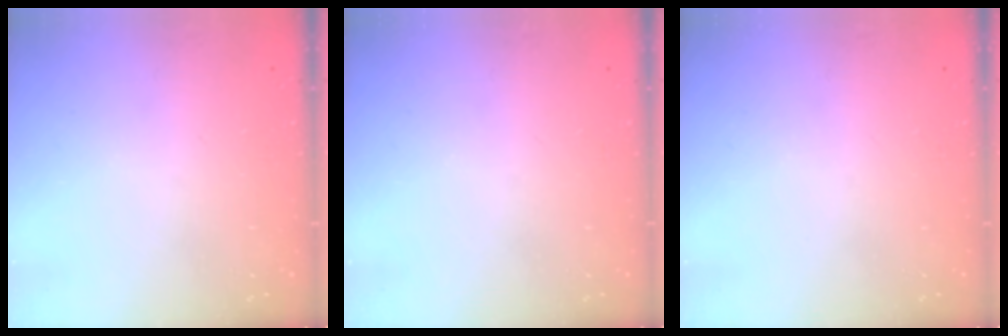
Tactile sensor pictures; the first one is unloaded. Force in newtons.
{"total": 0.0}
{"total": 0.0}